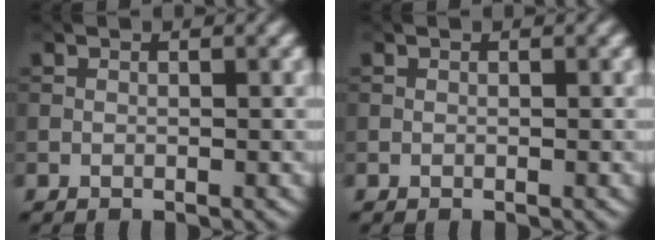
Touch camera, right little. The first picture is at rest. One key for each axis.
{"total": 0.0}